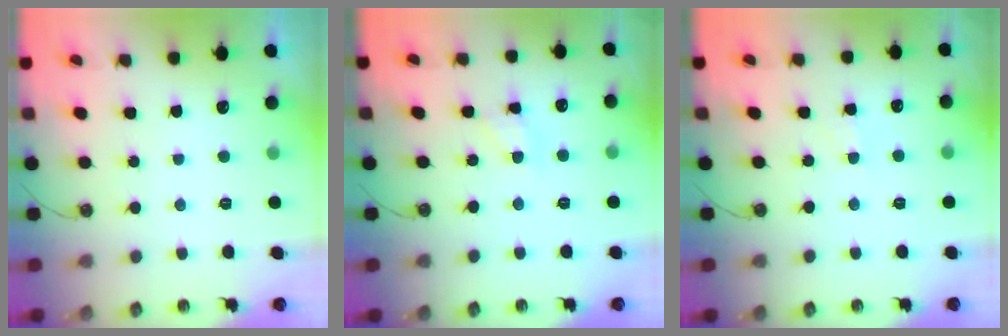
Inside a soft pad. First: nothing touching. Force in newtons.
{"total": 7.5, "press": 7.5, "slide": 0.7}
{"total": 2.5, "press": 2.5, "slide": 0.5}